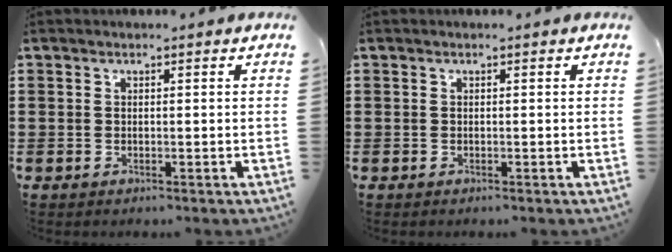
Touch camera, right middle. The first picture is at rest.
{"total": 0.0}